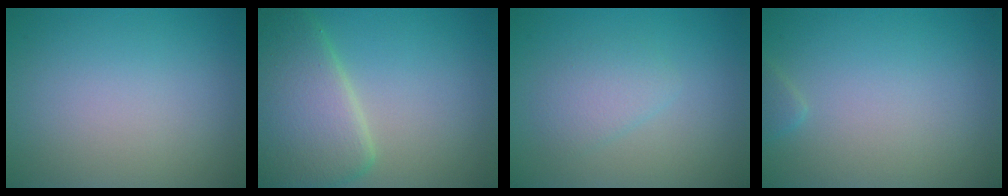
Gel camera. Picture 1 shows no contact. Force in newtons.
{"total": 8.1, "press": 8.1, "slide": 0.6}
{"total": 2.0, "press": 2.0, "slide": 0.1}
{"total": 0.7, "press": 0.7, "slide": 0.0}